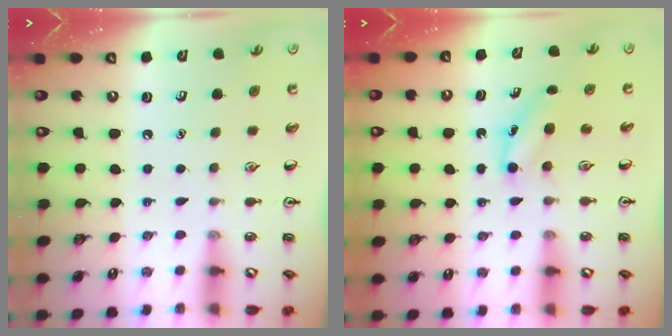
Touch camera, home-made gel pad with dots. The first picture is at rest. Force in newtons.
{"total": 3.7, "press": 3.5, "slide": 1.1}